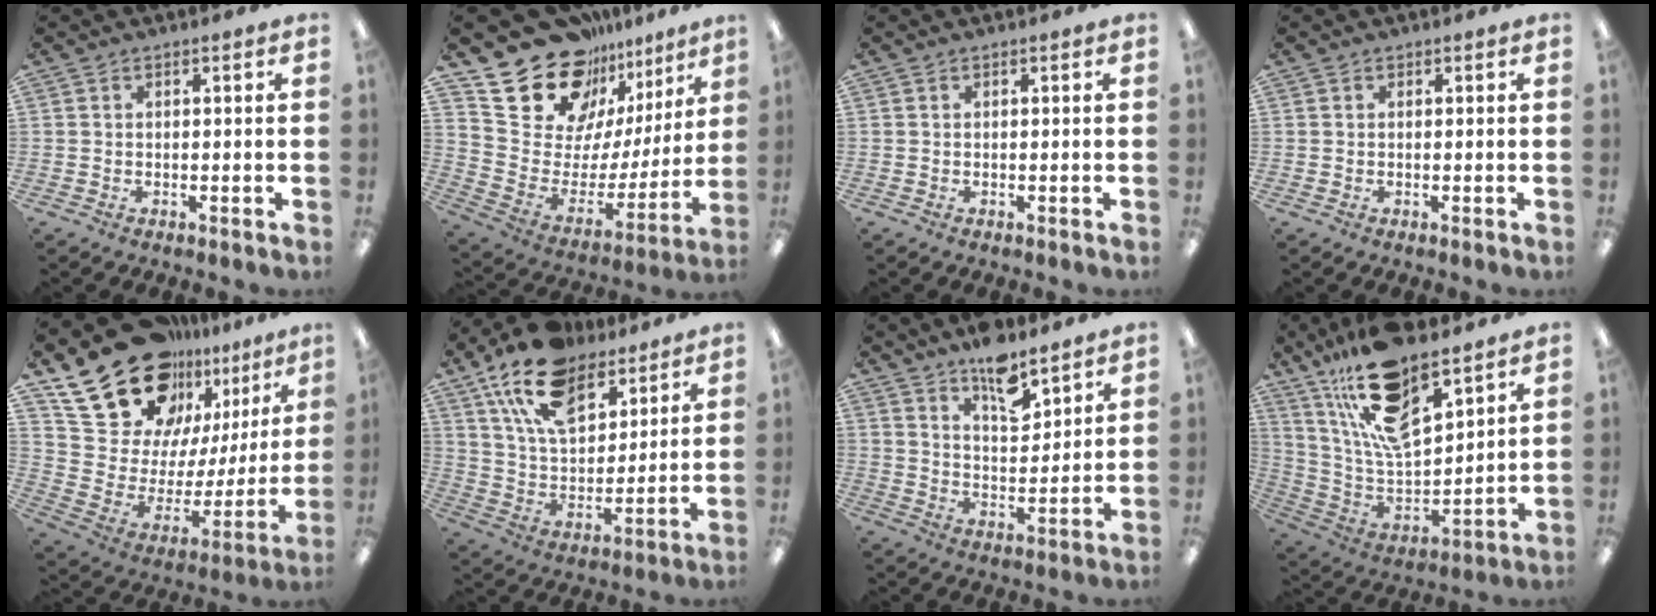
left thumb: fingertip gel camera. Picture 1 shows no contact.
{"total": 19.9, "force": [16.2, 10.2, 5.4], "torque": [-0.098, -0.135, 0.297]}
{"total": 0.0}
{"total": 0.0}
{"total": 25.1, "force": [18.6, 13.6, 9.9], "torque": [-0.178, -0.123, 0.356]}
{"total": 18.1, "force": [11.9, 9.7, 9.6], "torque": [-0.178, -0.049, 0.217]}
{"total": 10.5, "force": [8.1, 3.9, 5.2], "torque": [-0.070, -0.053, 0.140]}
{"total": 20.9, "force": [14.9, 7.3, 12.7], "torque": [-0.238, -0.084, 0.264]}